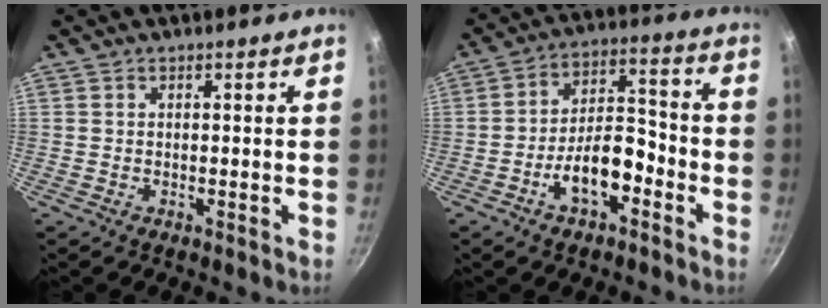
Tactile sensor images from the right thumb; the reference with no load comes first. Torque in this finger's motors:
{"motor_torque": [1.50, 0.94, 1.12, -0.76, 0.18]}